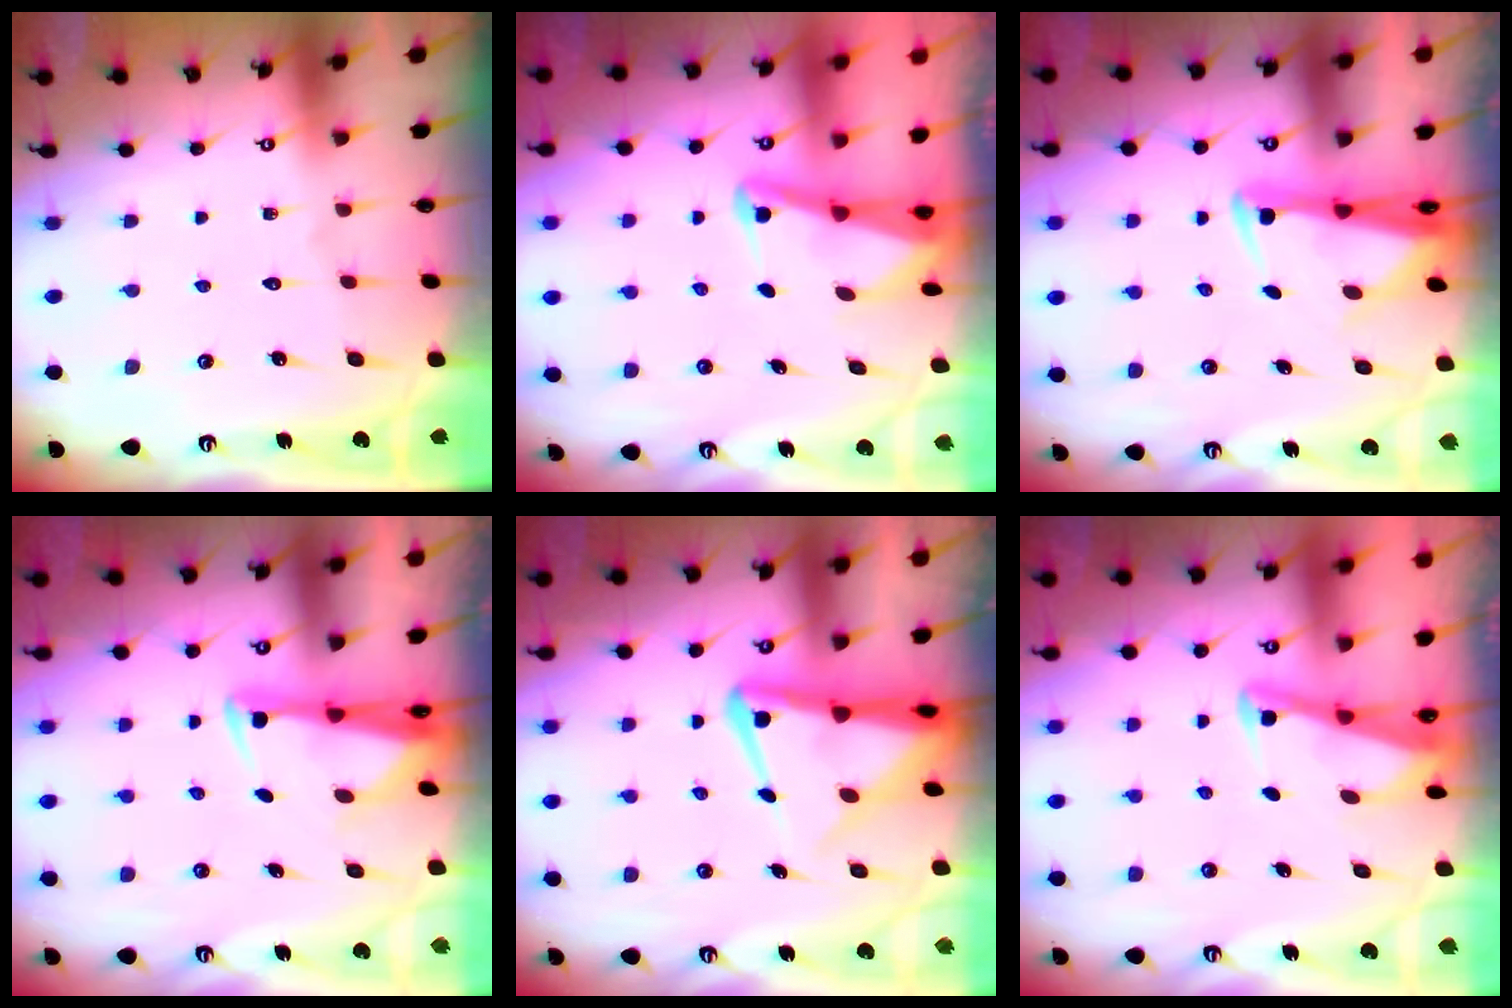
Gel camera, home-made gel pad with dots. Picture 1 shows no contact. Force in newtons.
{"total": 2.7, "press": 2.6, "slide": 0.6}
{"total": 3.1, "press": 2.9, "slide": 1.0}
{"total": 2.8, "press": 2.7, "slide": 1.0}
{"total": 8.5, "press": 8.5, "slide": 0.8}
{"total": 2.7, "press": 2.7, "slide": 0.3}